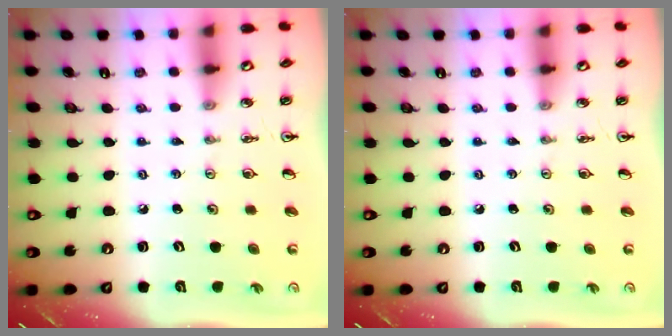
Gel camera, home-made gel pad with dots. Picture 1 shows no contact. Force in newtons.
{"total": 0.0}